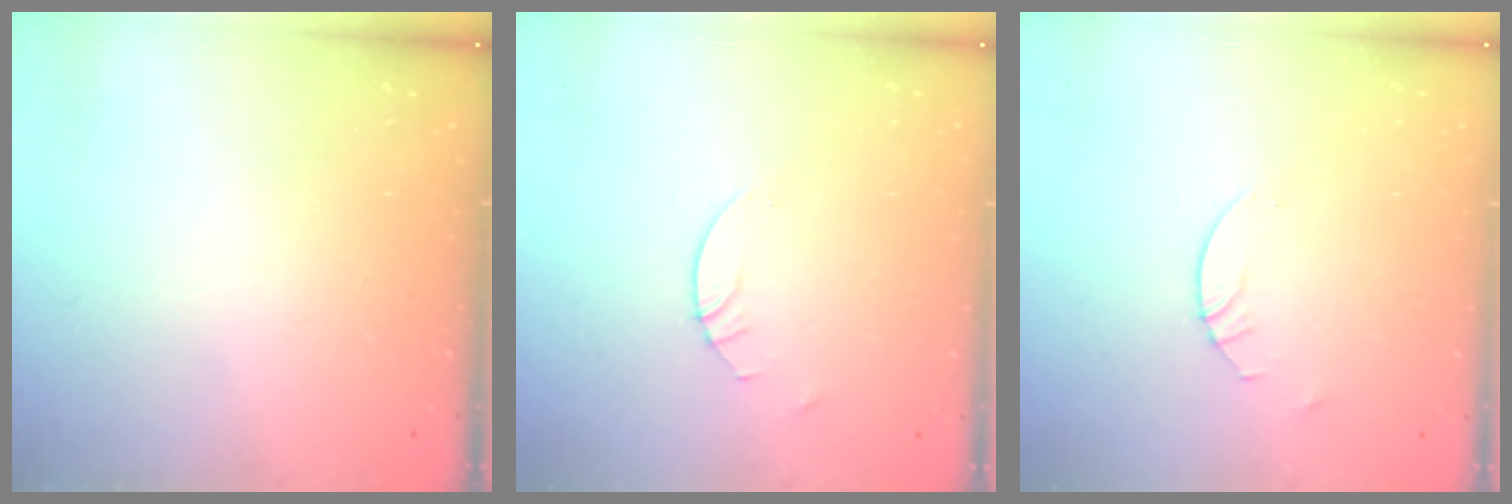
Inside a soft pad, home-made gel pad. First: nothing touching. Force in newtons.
{"total": 2.7, "press": 2.7, "slide": 0.2}
{"total": 2.7, "press": 2.7, "slide": 0.2}